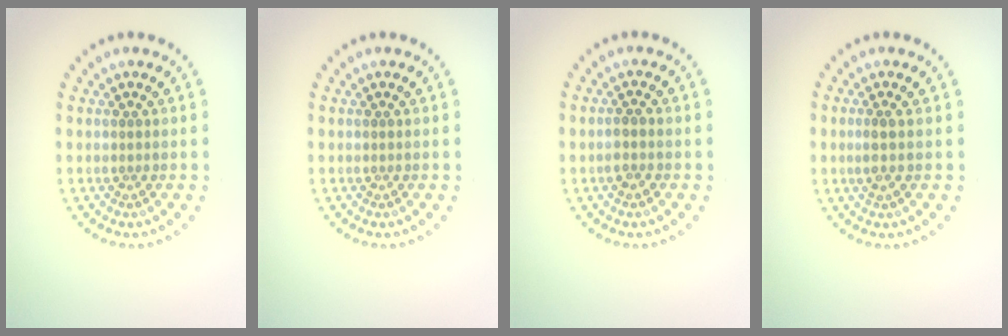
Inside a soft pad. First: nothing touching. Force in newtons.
{"total": 0.0}
{"total": 1.4, "press": 1.3, "slide": 0.6}
{"total": 1.1, "press": 0.8, "slide": 0.8}